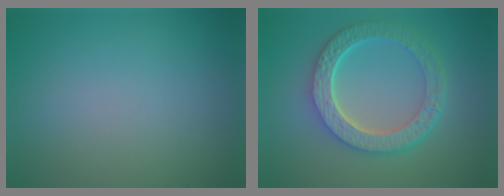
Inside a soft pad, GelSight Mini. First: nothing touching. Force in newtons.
{"total": 6.9, "press": 5.0, "slide": 4.7}